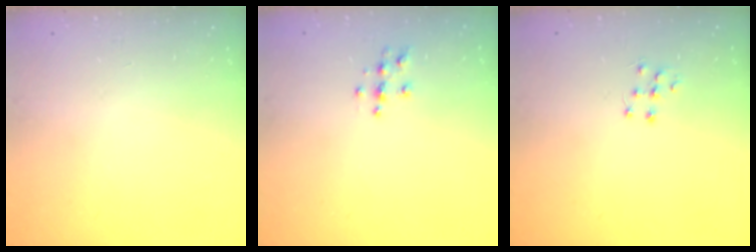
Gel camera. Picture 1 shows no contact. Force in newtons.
{"total": 3.9, "press": 3.9, "slide": 0.3}
{"total": 6.2, "press": 6.2, "slide": 0.4}